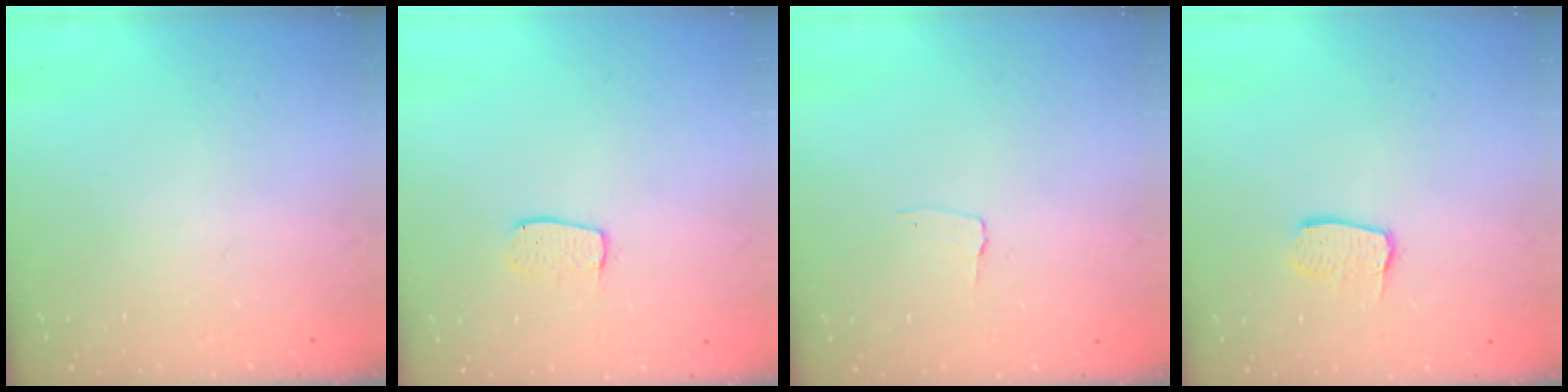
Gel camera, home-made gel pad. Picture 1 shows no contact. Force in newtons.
{"total": 6.0, "press": 6.0, "slide": 0.4}
{"total": 2.7, "press": 2.7, "slide": 0.3}
{"total": 6.8, "press": 6.8, "slide": 0.5}